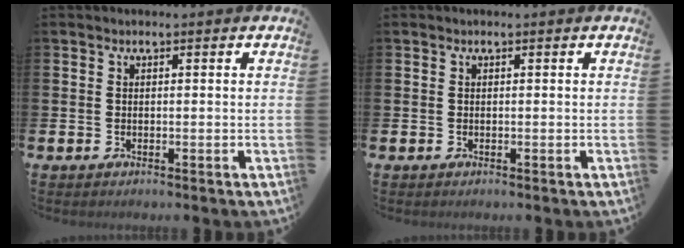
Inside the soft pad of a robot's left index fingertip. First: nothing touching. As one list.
[{"total": 0.0}]